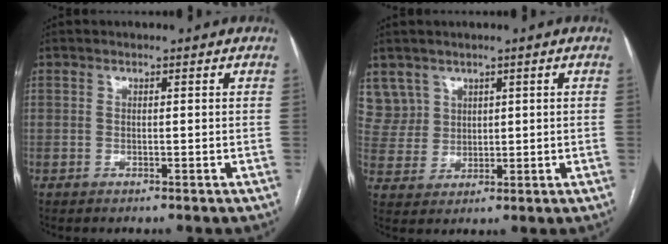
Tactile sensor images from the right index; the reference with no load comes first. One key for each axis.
{"total": 6.1, "fx": 3.6, "fy": 4.9, "fz": -0.1, "tx": 0.007, "ty": 0.015, "tz": 0.083}